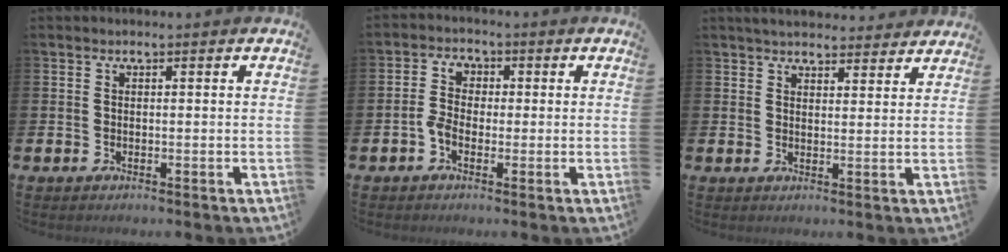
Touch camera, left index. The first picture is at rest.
{"total": 3.6, "force": [-1.0, 2.6, 2.3], "torque": [-0.043, 0.013, -0.019]}
{"total": 4.3, "force": [4.1, 0.8, 0.5], "torque": [-0.015, -0.019, 0.076]}